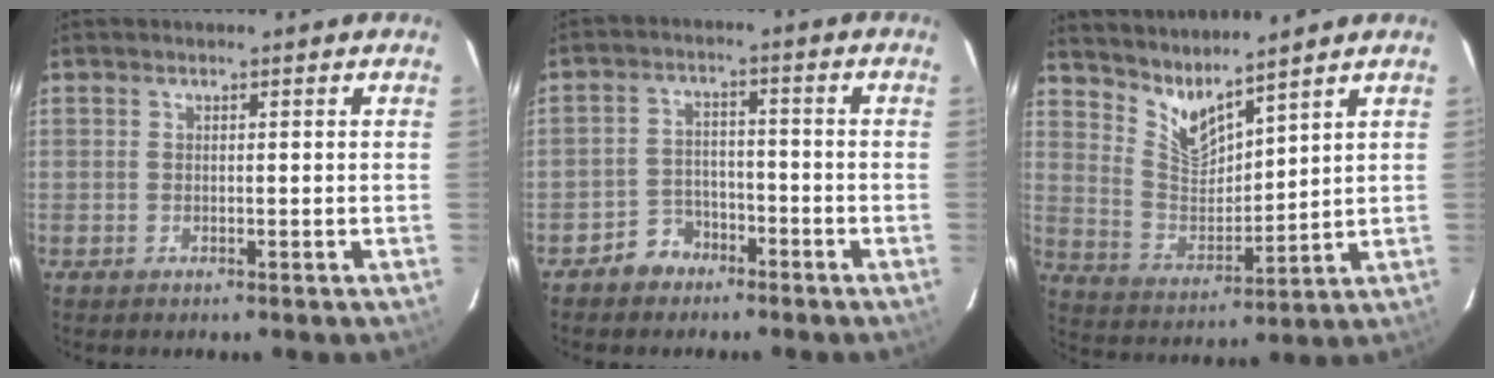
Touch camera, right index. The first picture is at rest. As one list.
[{"total": 5.2, "force": [-3.7, 3.5, 0.6], "torque": [-0.023, 0.019, -0.061]}, {"total": 8.9, "force": [7.8, 1.6, 4.0], "torque": [-0.079, -0.014, 0.156]}]